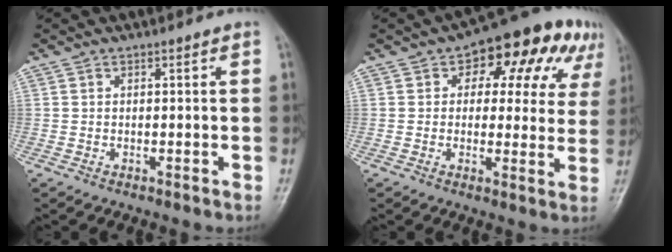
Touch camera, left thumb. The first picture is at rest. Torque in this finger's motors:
{"motor_torque": [-0.18, 0.09, 0.32, 0.20, -0.03]}